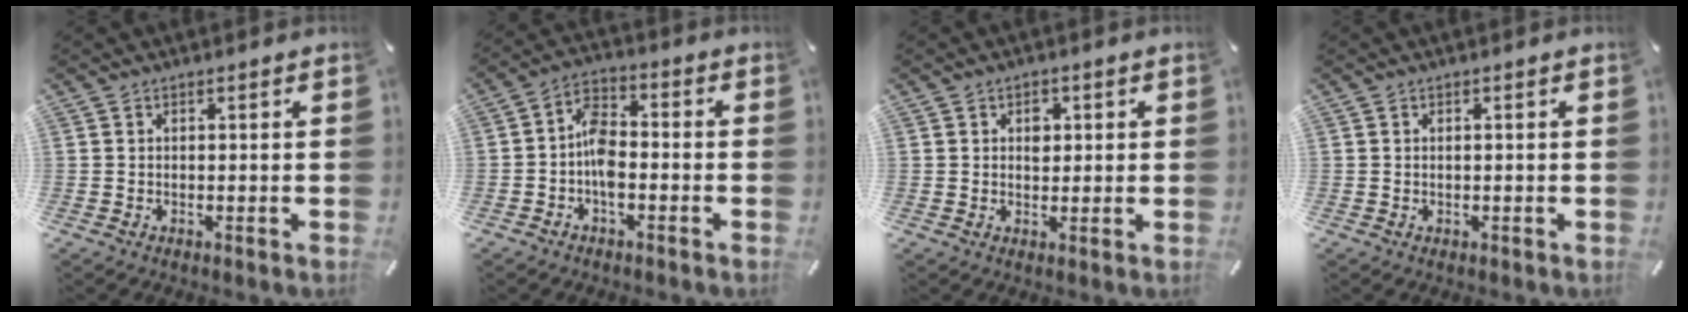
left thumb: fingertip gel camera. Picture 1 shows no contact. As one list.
[{"total": 7.2, "force": [-2.3, 4.3, 5.4], "torque": [-0.105, 0.018, -0.041]}, {"total": 3.0, "force": [0.7, 2.3, 1.7], "torque": [-0.004, -0.005, 0.003]}, {"total": 0.0}]